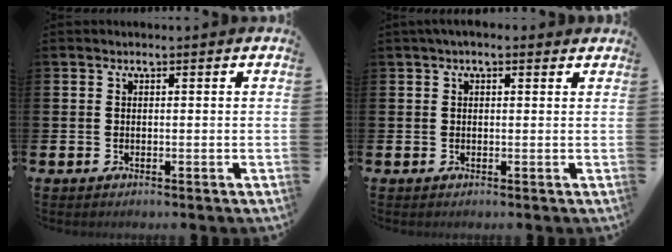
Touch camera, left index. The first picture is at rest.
{"total": 1.2, "force": [0.8, 0.4, 0.8], "torque": [-0.003, 0.001, 0.011]}